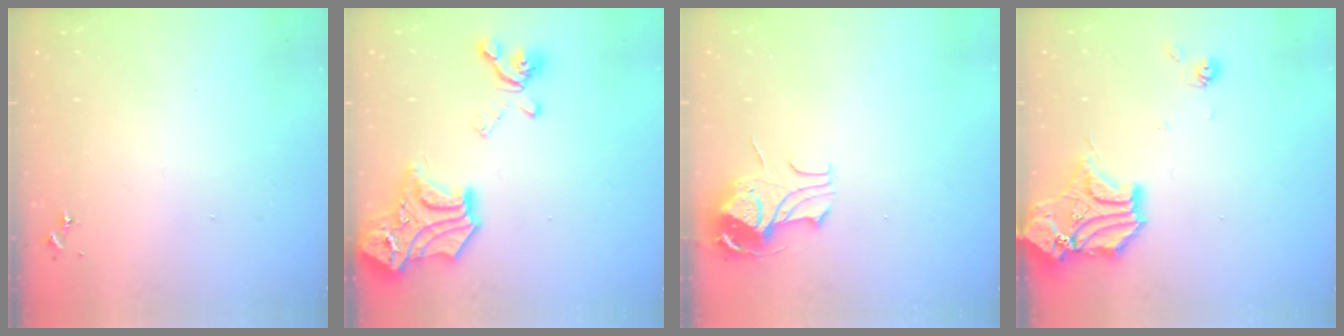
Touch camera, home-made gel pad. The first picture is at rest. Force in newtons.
{"total": 24.0, "press": 24.0, "slide": 1.3}
{"total": 9.6, "press": 9.6, "slide": 1.1}
{"total": 16.4, "press": 15.9, "slide": 3.7}